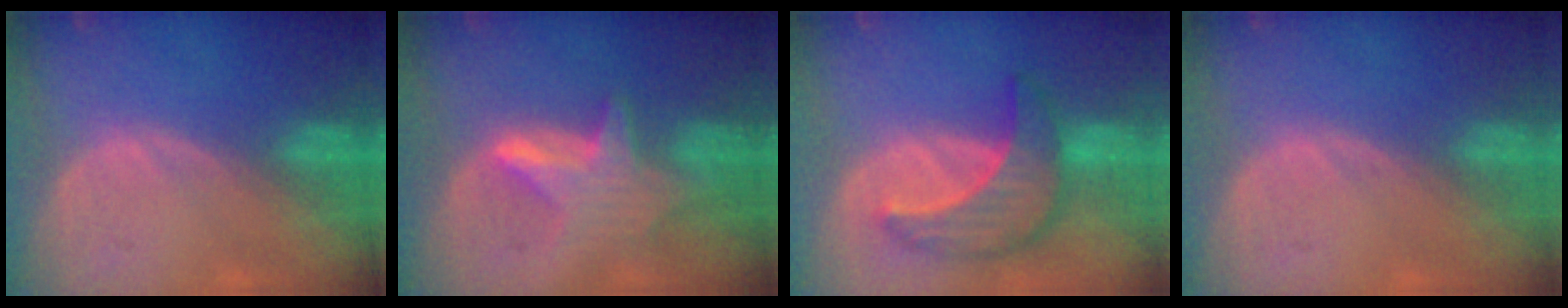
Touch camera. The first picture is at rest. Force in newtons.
{"total": 6.6, "press": 6.2, "slide": 2.1}
{"total": 8.5, "press": 8.4, "slide": 0.5}
{"total": 0.0}